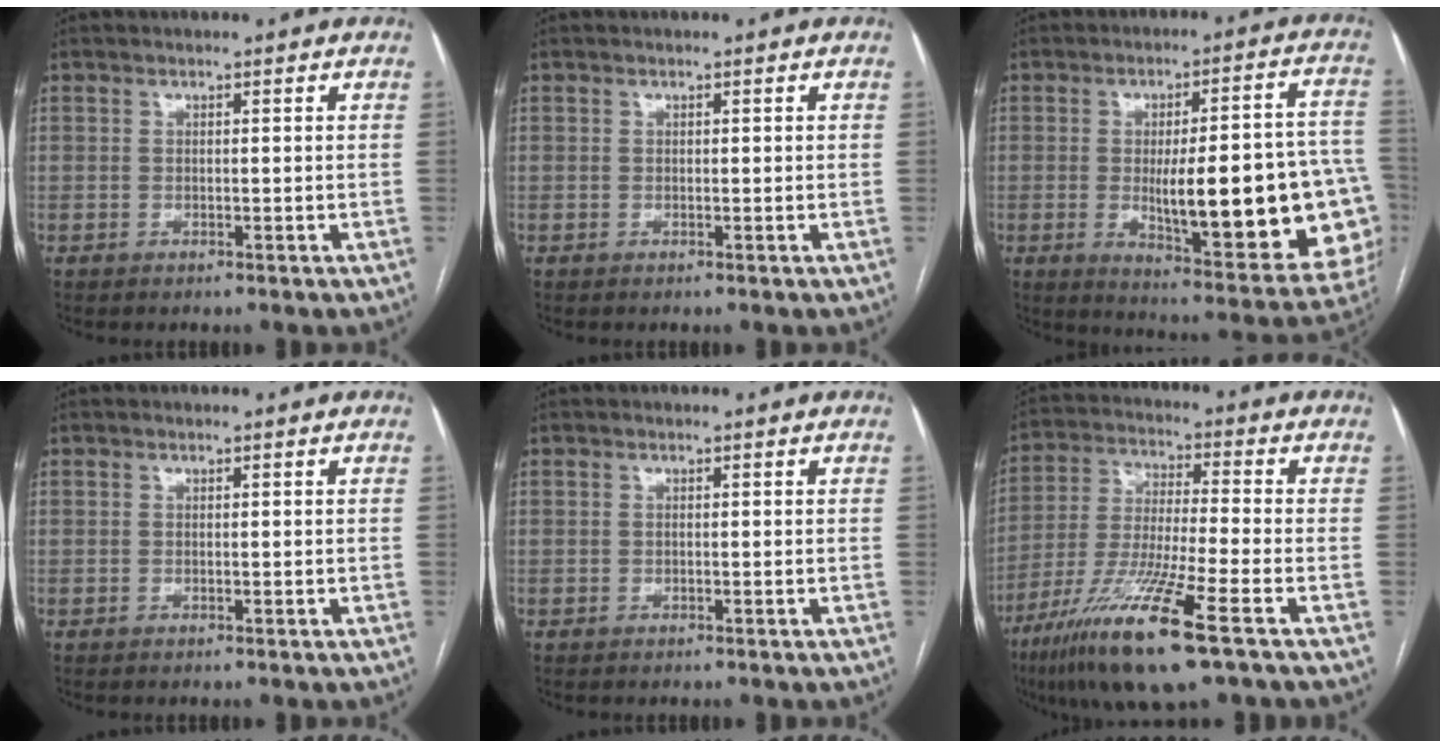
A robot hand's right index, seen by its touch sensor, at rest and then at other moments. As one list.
[{"total": 0.0}, {"total": 25.9, "force": [-3.7, 5.7, 25.0], "torque": [-0.252, 0.011, -0.029]}, {"total": 0.0}, {"total": 0.0}, {"total": 16.0, "force": [-8.8, 0.3, 13.4], "torque": [-0.285, -0.043, -0.163]}]